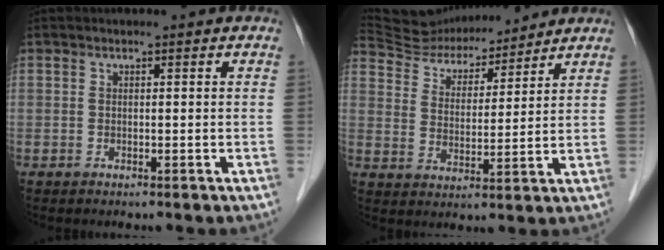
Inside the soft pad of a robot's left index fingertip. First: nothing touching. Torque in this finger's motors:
{"motor_torque": [0.34, -0.25, -0.02, -0.03]}